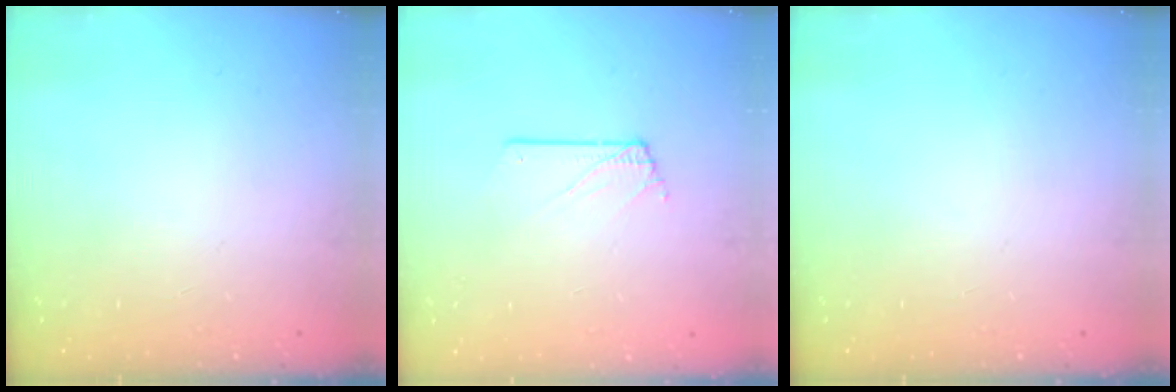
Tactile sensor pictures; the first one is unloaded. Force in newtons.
{"total": 1.5, "press": 1.5, "slide": 0.1}
{"total": 0.0}